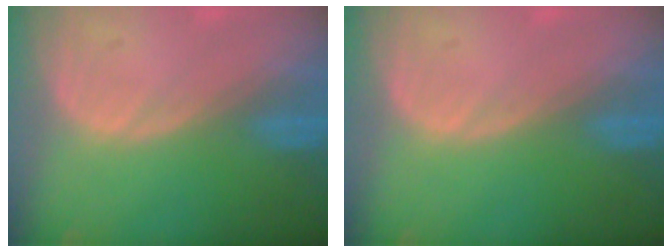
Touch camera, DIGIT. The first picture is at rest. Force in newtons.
{"total": 0.0}